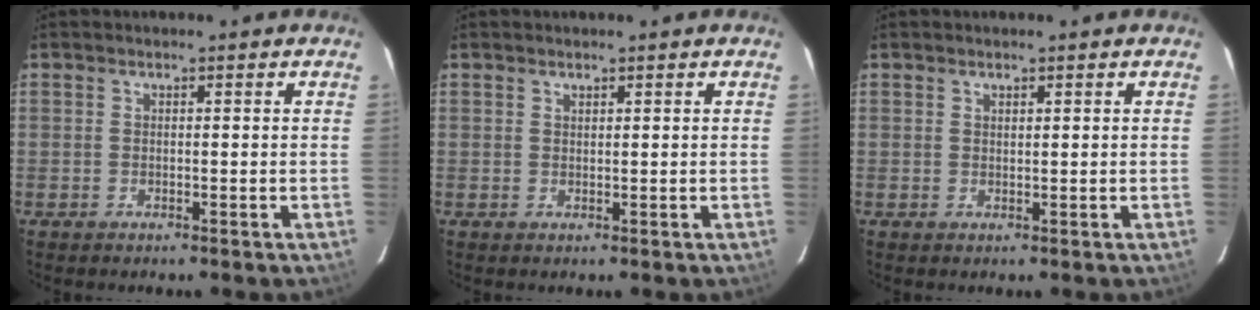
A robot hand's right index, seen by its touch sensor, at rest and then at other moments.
{"total": 0.6, "force": [0.6, 0.2, 0.1], "torque": [-0.002, 0.001, 0.011]}
{"total": 0.7, "force": [0.6, 0.2, 0.3], "torque": [-0.005, 0.001, 0.012]}